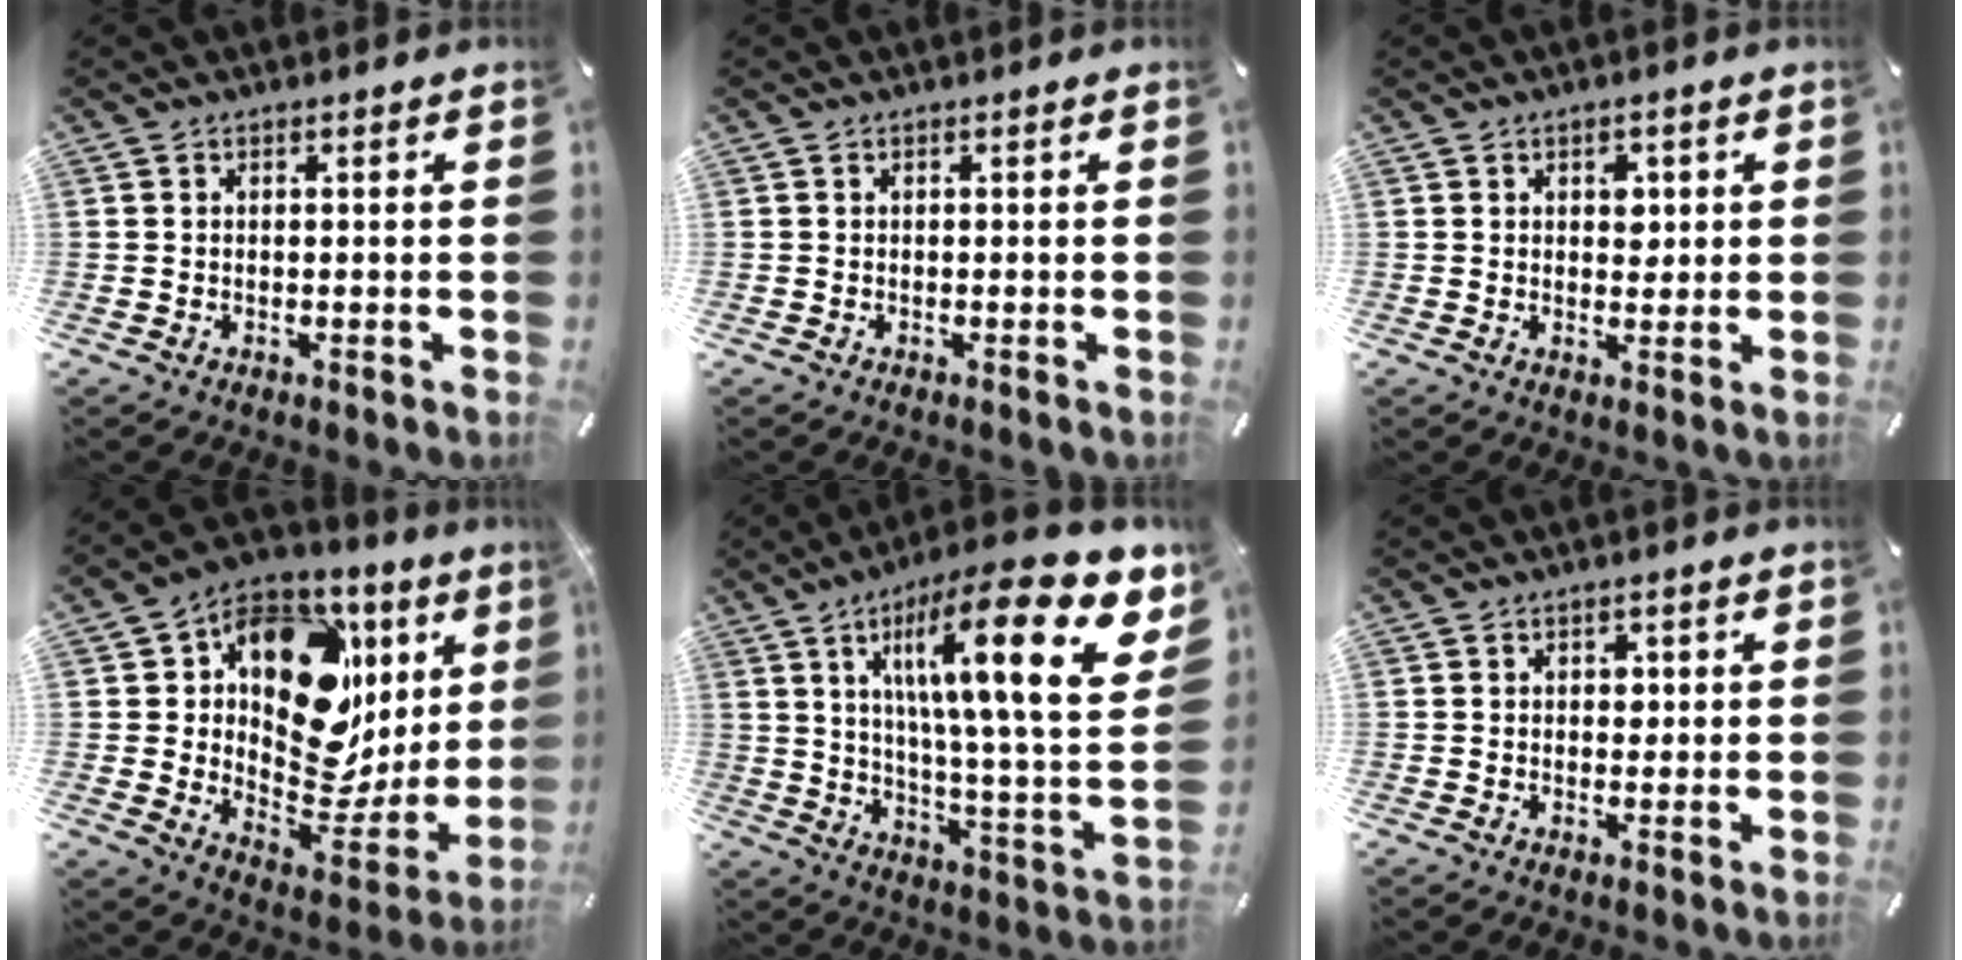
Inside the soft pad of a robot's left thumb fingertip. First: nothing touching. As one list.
[{"total": 0.0}, {"total": 3.3, "force": [1.0, 2.5, 2.0], "torque": [-0.010, -0.005, 0.007]}, {"total": 17.9, "force": [6.8, 12.2, 11.2], "torque": [-0.148, -0.055, 0.117]}, {"total": 25.4, "force": [12.0, 6.6, 21.4], "torque": [-0.320, -0.075, 0.183]}, {"total": 2.0, "force": [0.4, 1.6, 1.1], "torque": [-0.007, 0.002, 0.000]}]